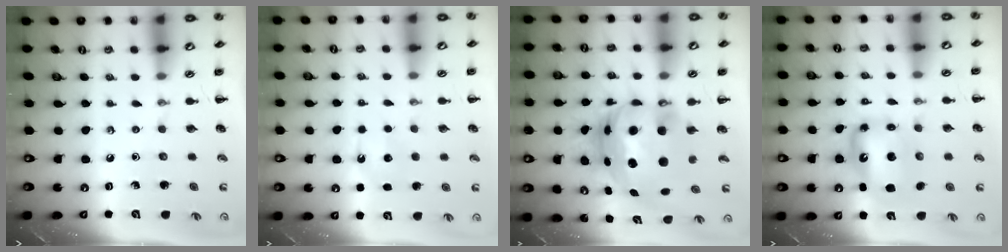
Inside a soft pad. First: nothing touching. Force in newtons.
{"total": 6.9, "press": 6.6, "slide": 1.8}
{"total": 12.1, "press": 11.8, "slide": 3.0}
{"total": 9.2, "press": 8.9, "slide": 2.4}